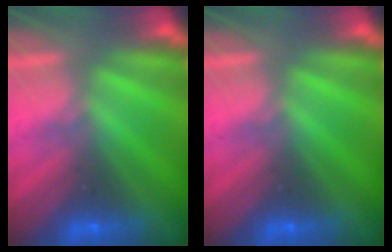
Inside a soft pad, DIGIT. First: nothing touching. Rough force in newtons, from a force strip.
{"total": 0.0}